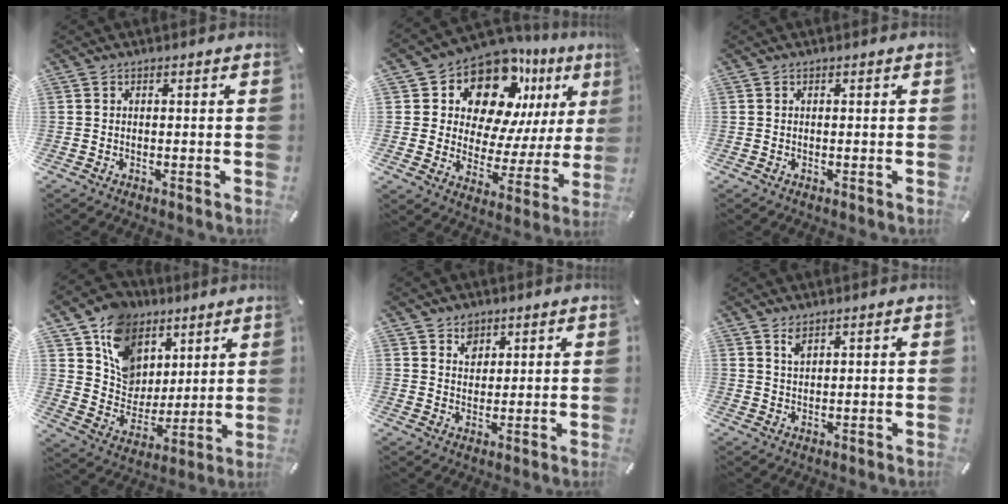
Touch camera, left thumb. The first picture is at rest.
{"total": 15.3, "force": [11.1, 8.6, 6.0], "torque": [-0.100, -0.100, 0.195]}
{"total": 0.0}
{"total": 13.9, "force": [7.3, 11.4, 3.1], "torque": [-0.075, -0.053, 0.146]}
{"total": 4.3, "force": [2.3, 3.5, 0.5], "torque": [0.003, -0.007, 0.040]}
{"total": 2.5, "force": [1.8, 1.0, 1.3], "torque": [-0.030, -0.001, 0.034]}